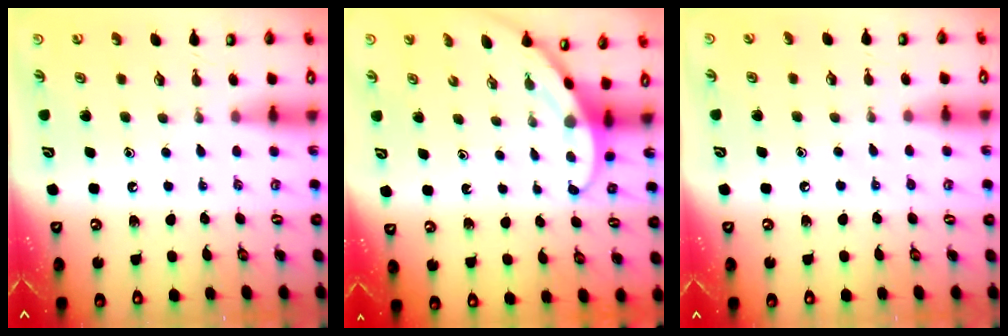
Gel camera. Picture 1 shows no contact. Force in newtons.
{"total": 3.2, "press": 3.2, "slide": 0.1}
{"total": 3.4, "press": 3.2, "slide": 1.1}